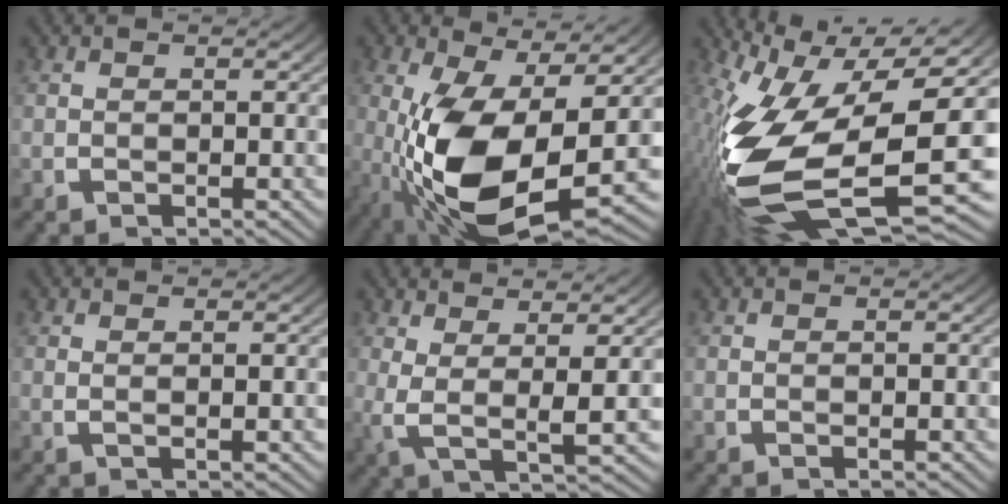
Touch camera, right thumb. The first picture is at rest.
{"total": 14.0, "force": [-1.3, 7.2, 11.9], "torque": [-0.243, -0.049, 0.008]}
{"total": 21.5, "force": [-3.1, 12.4, 17.3], "torque": [-0.358, -0.077, -0.006]}
{"total": 0.7, "force": [0.5, -0.2, 0.5], "torque": [-0.012, -0.002, 0.011]}
{"total": 4.6, "force": [1.8, 1.2, 4.0], "torque": [-0.084, -0.007, 0.036]}
{"total": 0.0}